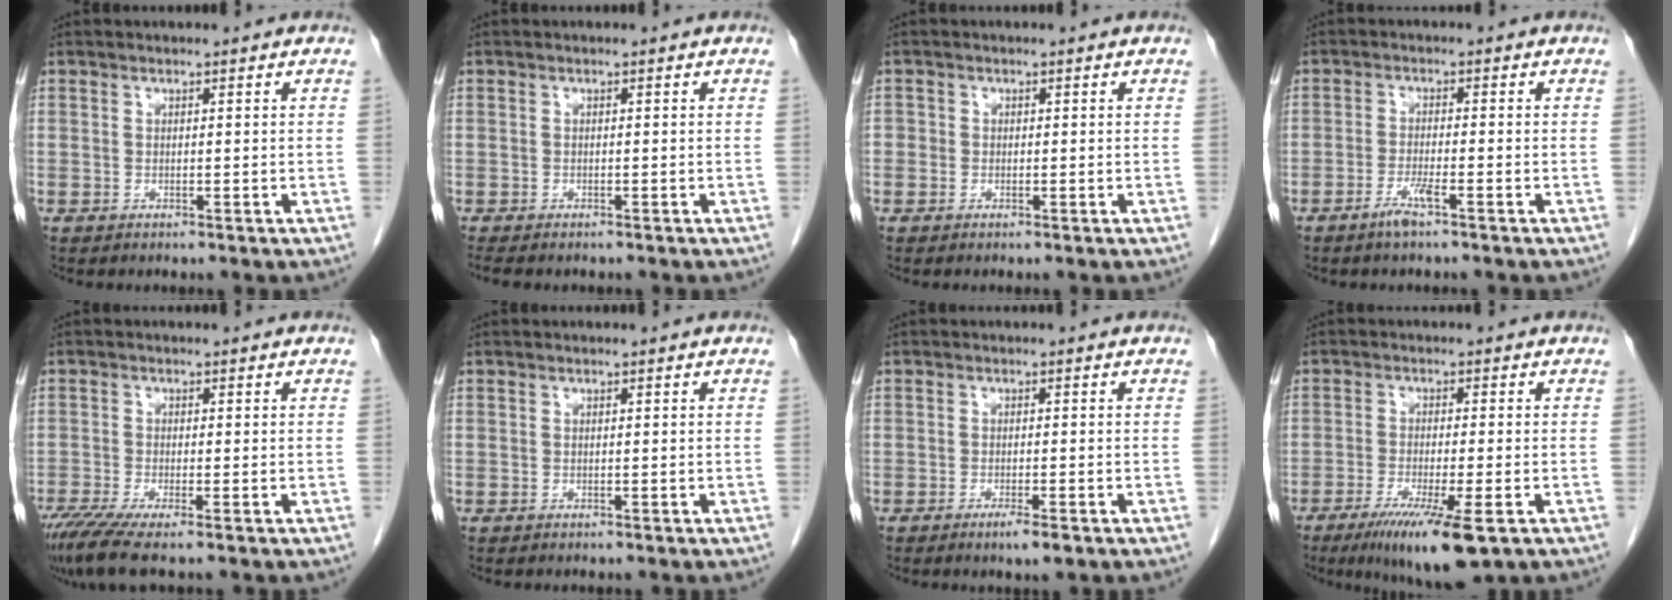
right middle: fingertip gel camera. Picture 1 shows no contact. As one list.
[{"total": 3.1, "force": [-2.6, 1.0, 1.4], "torque": [-0.021, -0.008, -0.033]}, {"total": 1.1, "force": [-0.3, 1.0, 0.2], "torque": [0.004, 0.005, -0.009]}, {"total": 3.0, "force": [-2.0, -0.1, 2.2], "torque": [-0.047, -0.004, -0.040]}, {"total": 5.6, "force": [-4.0, 0.3, 3.9], "torque": [-0.068, -0.015, -0.072]}, {"total": 0.0}, {"total": 2.4, "force": [-1.5, 0.2, 2.0], "torque": [-0.031, -0.004, -0.022]}, {"total": 9.9, "force": [-5.6, 0.8, 8.1], "torque": [-0.138, -0.029, -0.089]}]